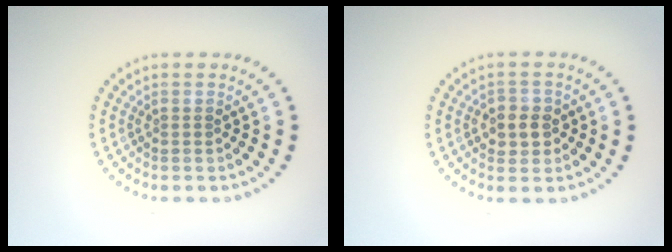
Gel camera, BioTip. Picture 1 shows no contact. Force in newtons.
{"total": 2.5, "press": 2.4, "slide": 0.7}